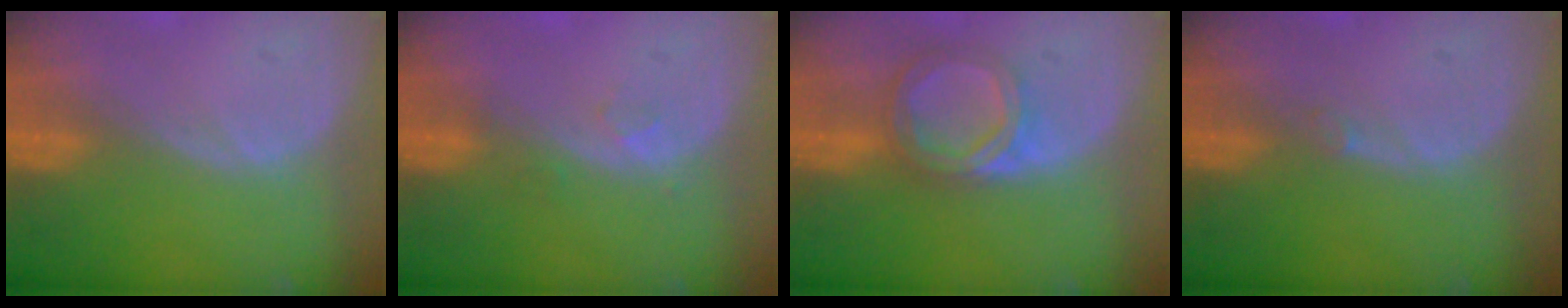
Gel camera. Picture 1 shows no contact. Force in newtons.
{"total": 1.4, "press": 1.3, "slide": 0.6}
{"total": 5.6, "press": 5.3, "slide": 2.0}
{"total": 0.6, "press": 0.5, "slide": 0.3}